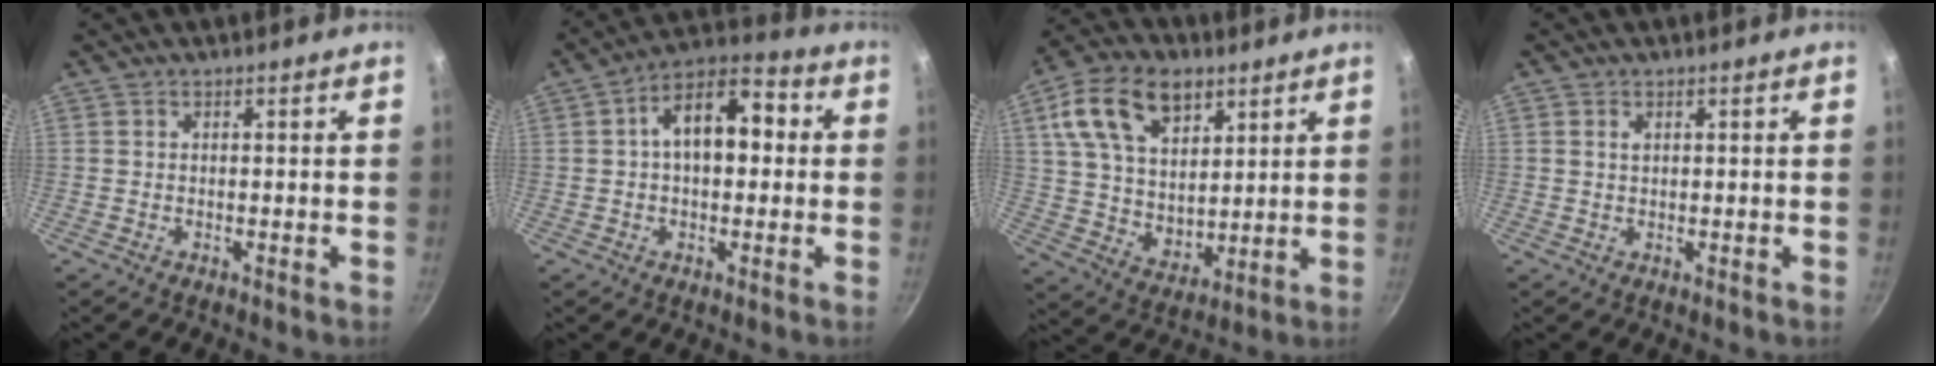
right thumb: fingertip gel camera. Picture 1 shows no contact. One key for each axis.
{"total": 12.7, "fx": 1.5, "fy": 7.7, "fz": 10.0, "tx": -0.114, "ty": 0.036, "tz": 0.007}
{"total": 18.2, "fx": 8.1, "fy": 11.9, "fz": 11.1, "tx": -0.163, "ty": -0.023, "tz": 0.148}
{"total": 1.1, "fx": 0.4, "fy": 0.7, "fz": 0.7, "tx": -0.011, "ty": 0.002, "tz": 0.007}